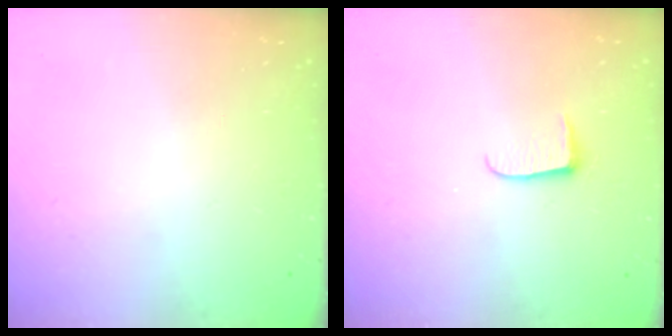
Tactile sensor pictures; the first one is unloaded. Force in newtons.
{"total": 4.9, "press": 4.8, "slide": 0.6}